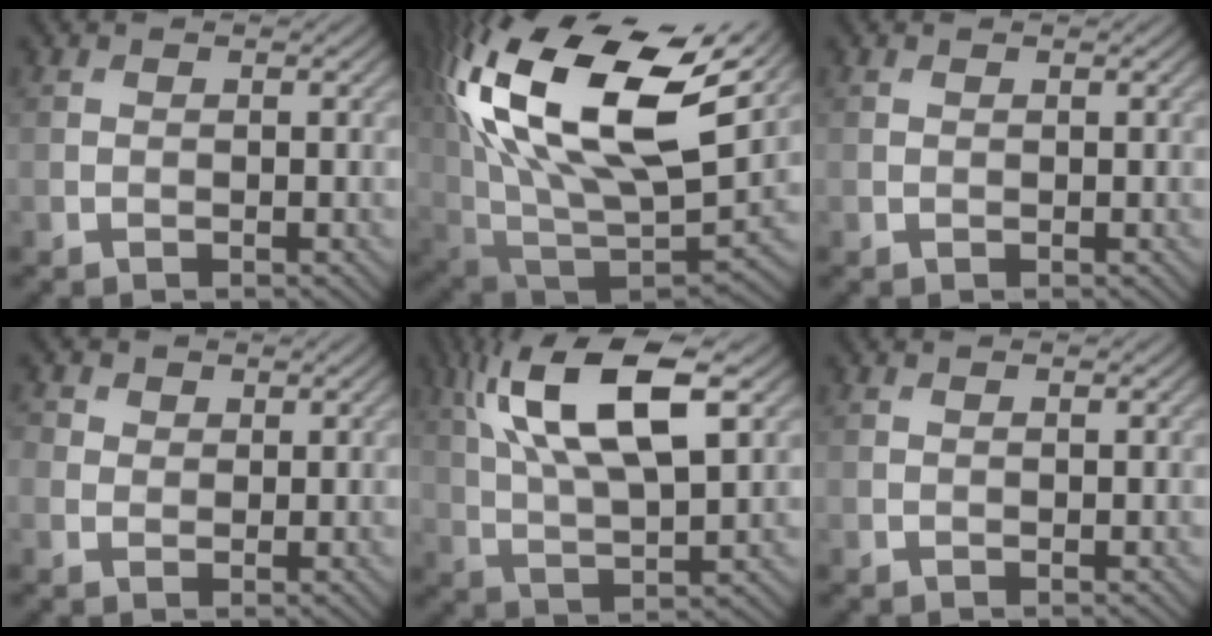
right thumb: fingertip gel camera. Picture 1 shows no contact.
{"total": 22.4, "force": [9.0, 10.8, 17.5], "torque": [-0.377, 0.023, 0.157]}
{"total": 0.0}
{"total": 2.3, "force": [1.0, 2.0, 0.7], "torque": [-0.025, 0.003, 0.012]}
{"total": 14.6, "force": [5.9, 5.3, 12.3], "torque": [-0.251, 0.018, 0.105]}
{"total": 0.0}